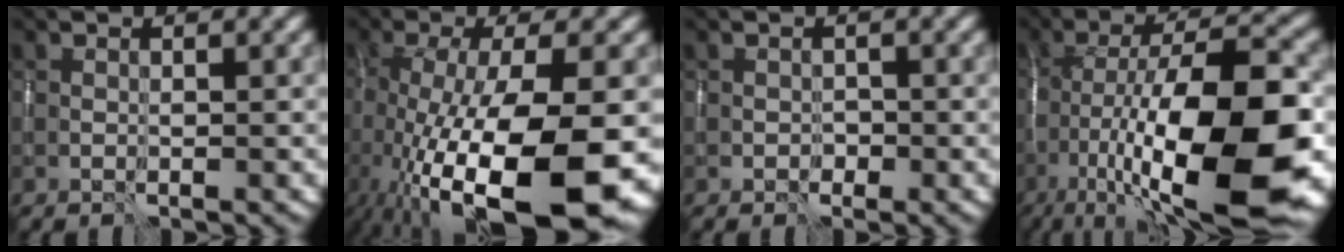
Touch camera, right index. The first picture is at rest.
{"total": 15.6, "force": [-5.2, 5.5, 13.7], "torque": [-0.220, -0.032, -0.073]}
{"total": 0.7, "force": [-0.4, 0.6, -0.1], "torque": [0.003, -0.002, -0.006]}
{"total": 16.3, "force": [-5.5, 5.5, 14.3], "torque": [-0.226, 0.006, -0.097]}